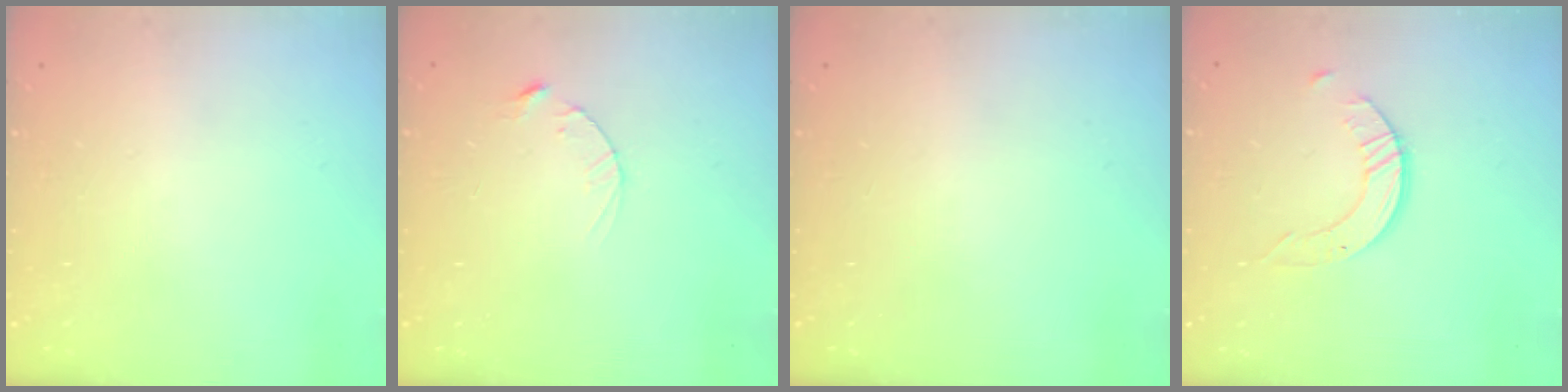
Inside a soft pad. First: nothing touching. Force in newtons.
{"total": 2.5, "press": 2.5, "slide": 0.4}
{"total": 0.0}
{"total": 2.4, "press": 2.4, "slide": 0.3}